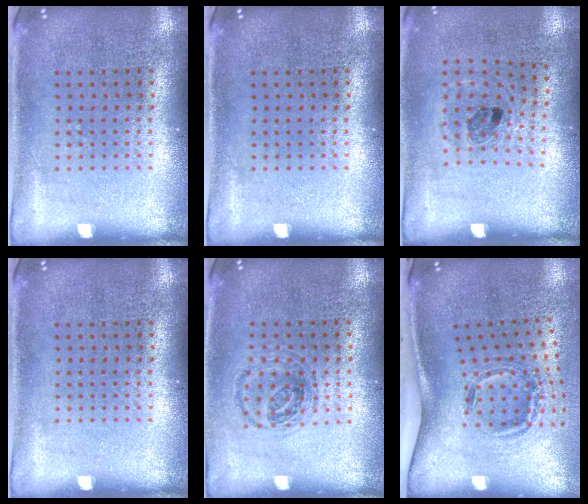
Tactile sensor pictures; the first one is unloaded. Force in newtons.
{"total": 0.0}
{"total": 1.0, "press": 0.9, "slide": 0.6}
{"total": 0.0}
{"total": 1.0, "press": 0.9, "slide": 0.4}
{"total": 1.9, "press": 1.3, "slide": 1.3}